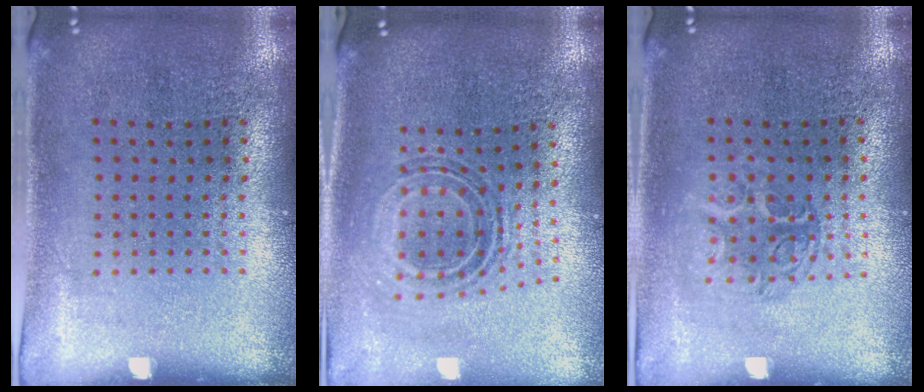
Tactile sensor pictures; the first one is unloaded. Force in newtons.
{"total": 0.8, "press": 0.8, "slide": 0.3}
{"total": 1.3, "press": 1.1, "slide": 0.7}